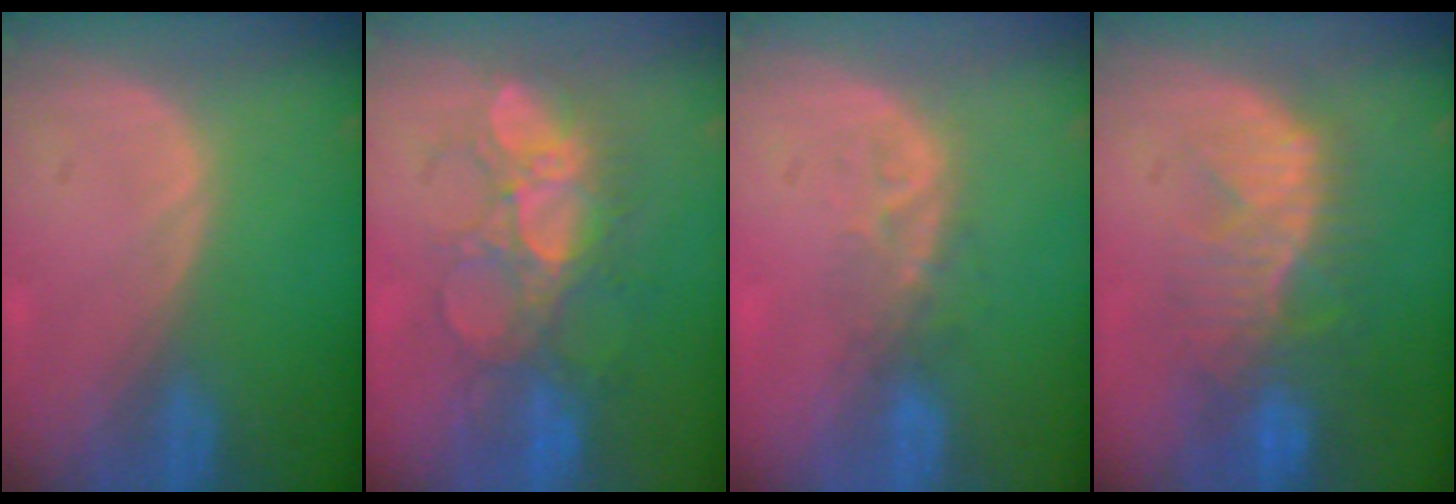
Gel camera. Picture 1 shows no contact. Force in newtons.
{"total": 8.6, "press": 8.3, "slide": 2.1}
{"total": 3.4, "press": 3.2, "slide": 1.1}
{"total": 10.3, "press": 8.8, "slide": 5.4}